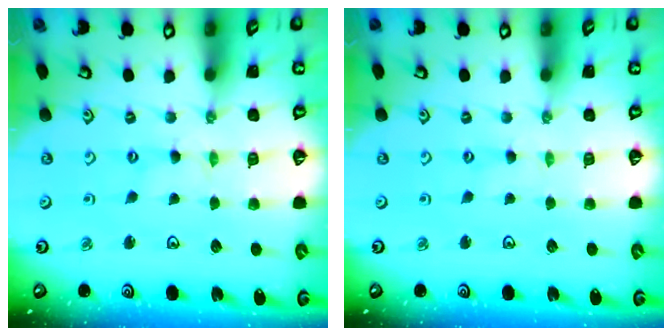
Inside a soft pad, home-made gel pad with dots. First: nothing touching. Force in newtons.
{"total": 0.7, "press": 0.7, "slide": 0.1}